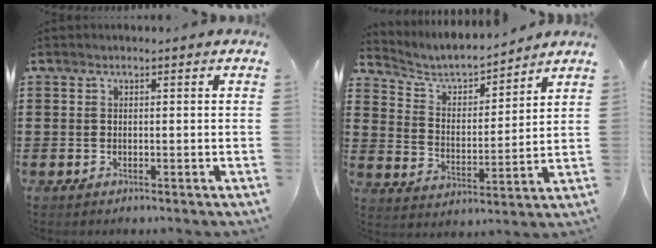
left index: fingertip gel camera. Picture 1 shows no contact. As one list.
[{"total": 5.0, "force": [4.7, 1.2, 1.3], "torque": [-0.051, -0.030, 0.075]}]